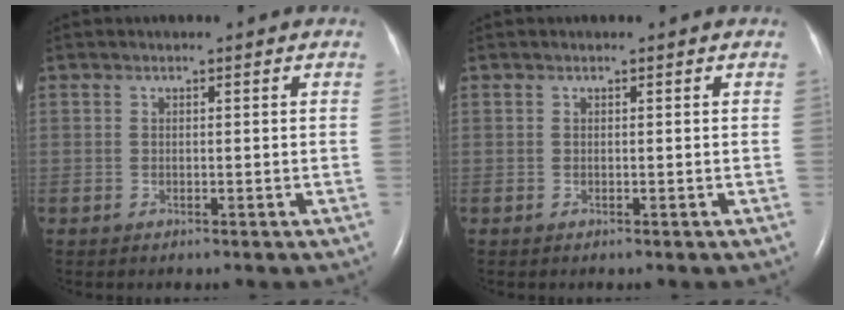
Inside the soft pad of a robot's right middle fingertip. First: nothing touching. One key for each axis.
{"total": 0.0}